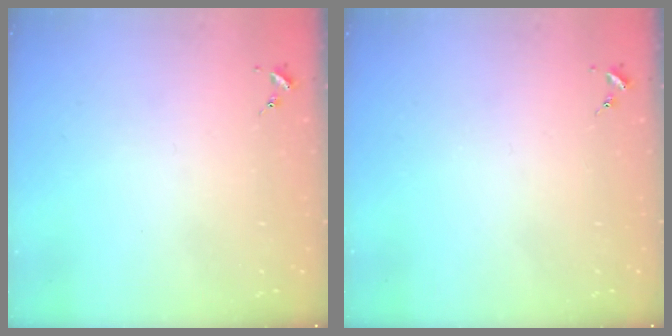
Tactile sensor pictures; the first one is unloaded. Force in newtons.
{"total": 0.0}